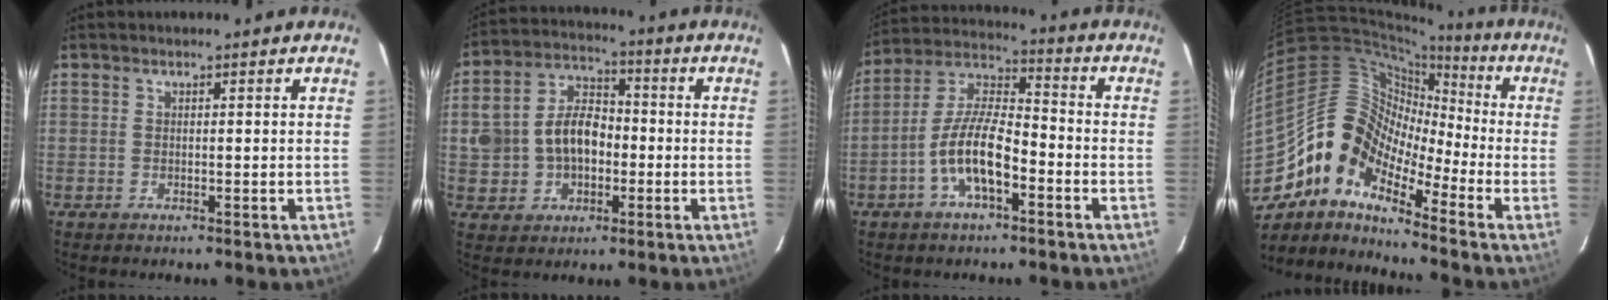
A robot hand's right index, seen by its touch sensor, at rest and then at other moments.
{"total": 11.7, "force": [-1.1, 8.8, 7.6], "torque": [-0.165, 0.029, -0.010]}
{"total": 11.3, "force": [-4.6, 3.9, 9.6], "torque": [-0.201, 0.009, -0.088]}
{"total": 11.7, "force": [-7.4, 7.0, 5.8], "torque": [-0.100, 0.024, -0.173]}